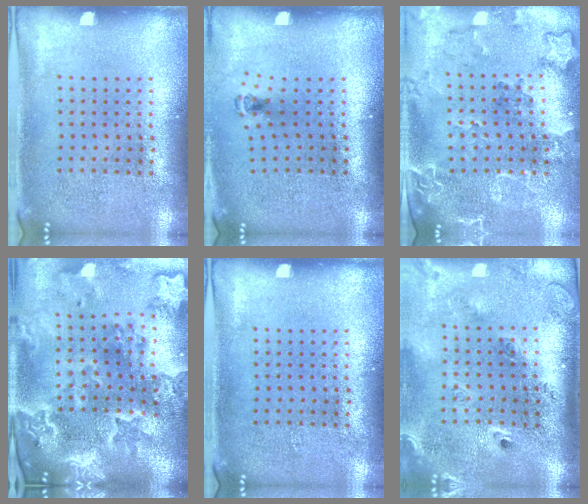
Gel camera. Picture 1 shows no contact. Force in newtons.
{"total": 0.6, "press": 0.4, "slide": 0.5}
{"total": 2.1, "press": 1.9, "slide": 0.9}
{"total": 4.6, "press": 3.7, "slide": 2.8}
{"total": 0.0}
{"total": 2.6, "press": 1.9, "slide": 1.8}